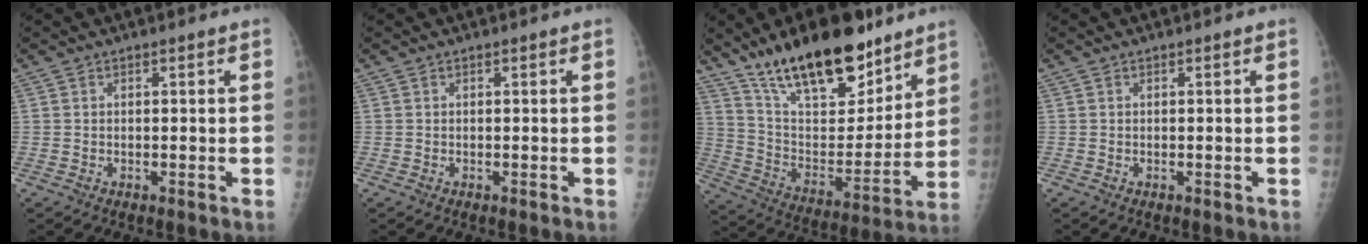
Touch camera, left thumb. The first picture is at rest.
{"total": 0.0}
{"total": 24.3, "force": [17.4, 9.4, 14.2], "torque": [-0.190, -0.078, 0.293]}
{"total": 0.0}